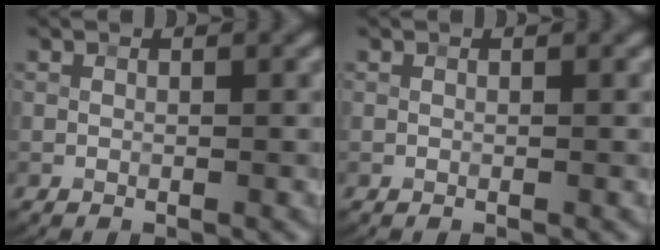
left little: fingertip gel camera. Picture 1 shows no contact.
{"total": 0.0}